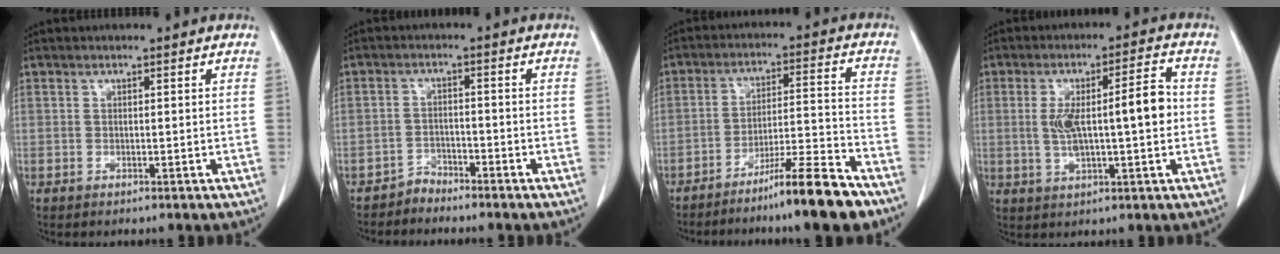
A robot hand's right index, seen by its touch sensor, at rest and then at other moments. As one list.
[{"total": 2.2, "force": [-2.1, 0.3, -0.6], "torque": [0.018, -0.004, -0.040]}, {"total": 11.3, "force": [-8.8, -0.5, 7.2], "torque": [-0.107, -0.001, -0.148]}, {"total": 9.9, "force": [0.1, 2.3, 9.7], "torque": [-0.166, 0.025, 0.007]}]